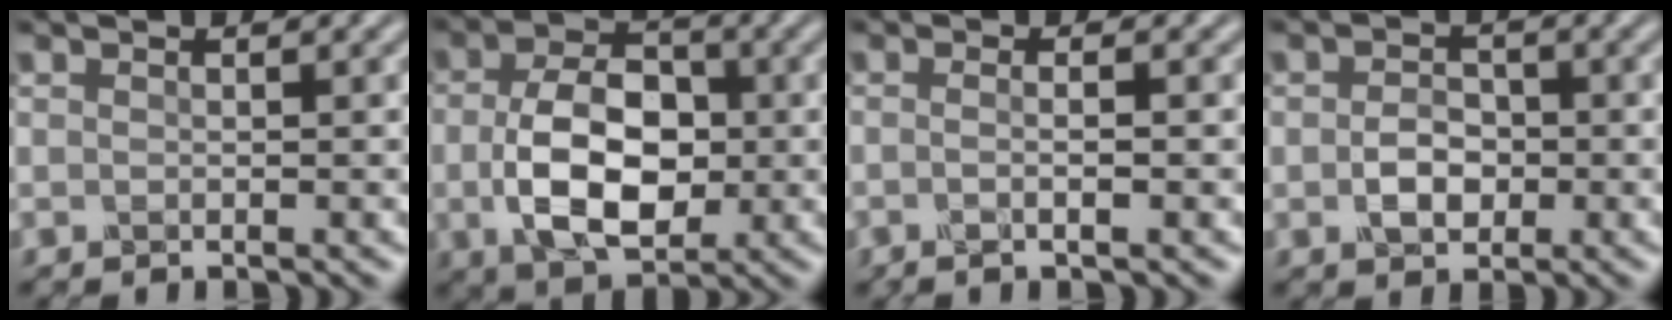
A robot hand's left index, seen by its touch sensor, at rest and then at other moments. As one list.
[{"total": 8.0, "force": [-0.7, 5.0, 6.3], "torque": [-0.127, 0.002, -0.015]}, {"total": 2.5, "force": [-0.4, 0.8, 2.3], "torque": [-0.020, 0.001, -0.023]}, {"total": 2.4, "force": [-0.4, 1.7, 1.6], "torque": [-0.029, 0.006, -0.011]}]